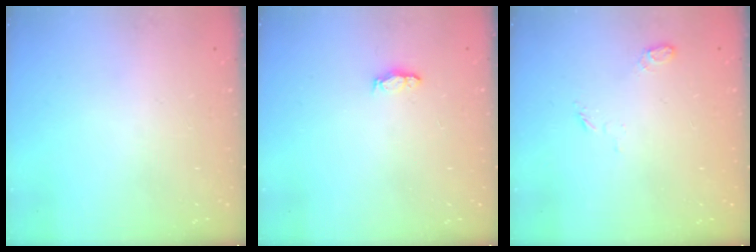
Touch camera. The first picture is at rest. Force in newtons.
{"total": 7.9, "press": 4.8, "slide": 6.2}
{"total": 4.5, "press": 4.4, "slide": 0.8}